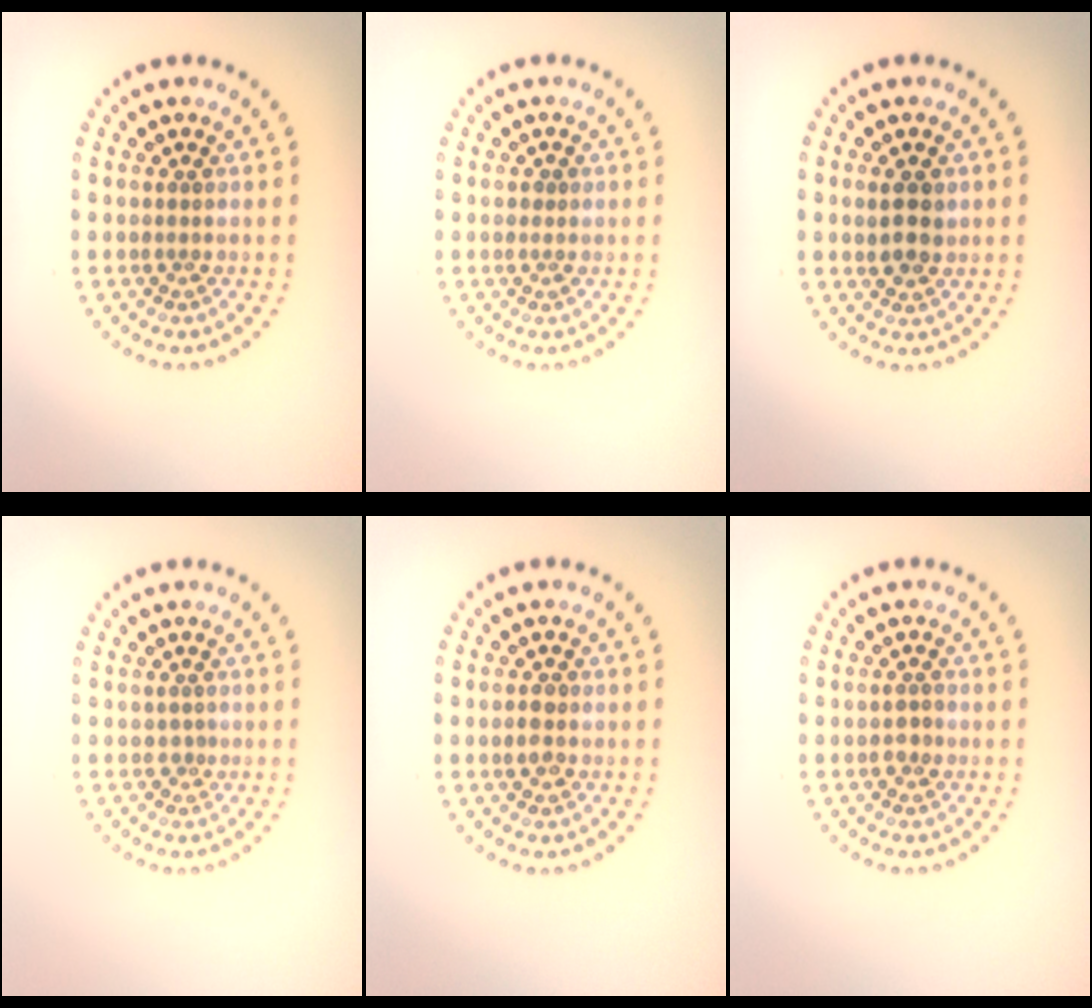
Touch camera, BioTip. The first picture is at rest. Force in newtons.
{"total": 0.7, "press": 0.7, "slide": 0.2}
{"total": 2.4, "press": 2.3, "slide": 0.7}
{"total": 0.6, "press": 0.2, "slide": 0.6}
{"total": 1.5, "press": 1.4, "slide": 0.5}
{"total": 1.2, "press": 1.1, "slide": 0.2}